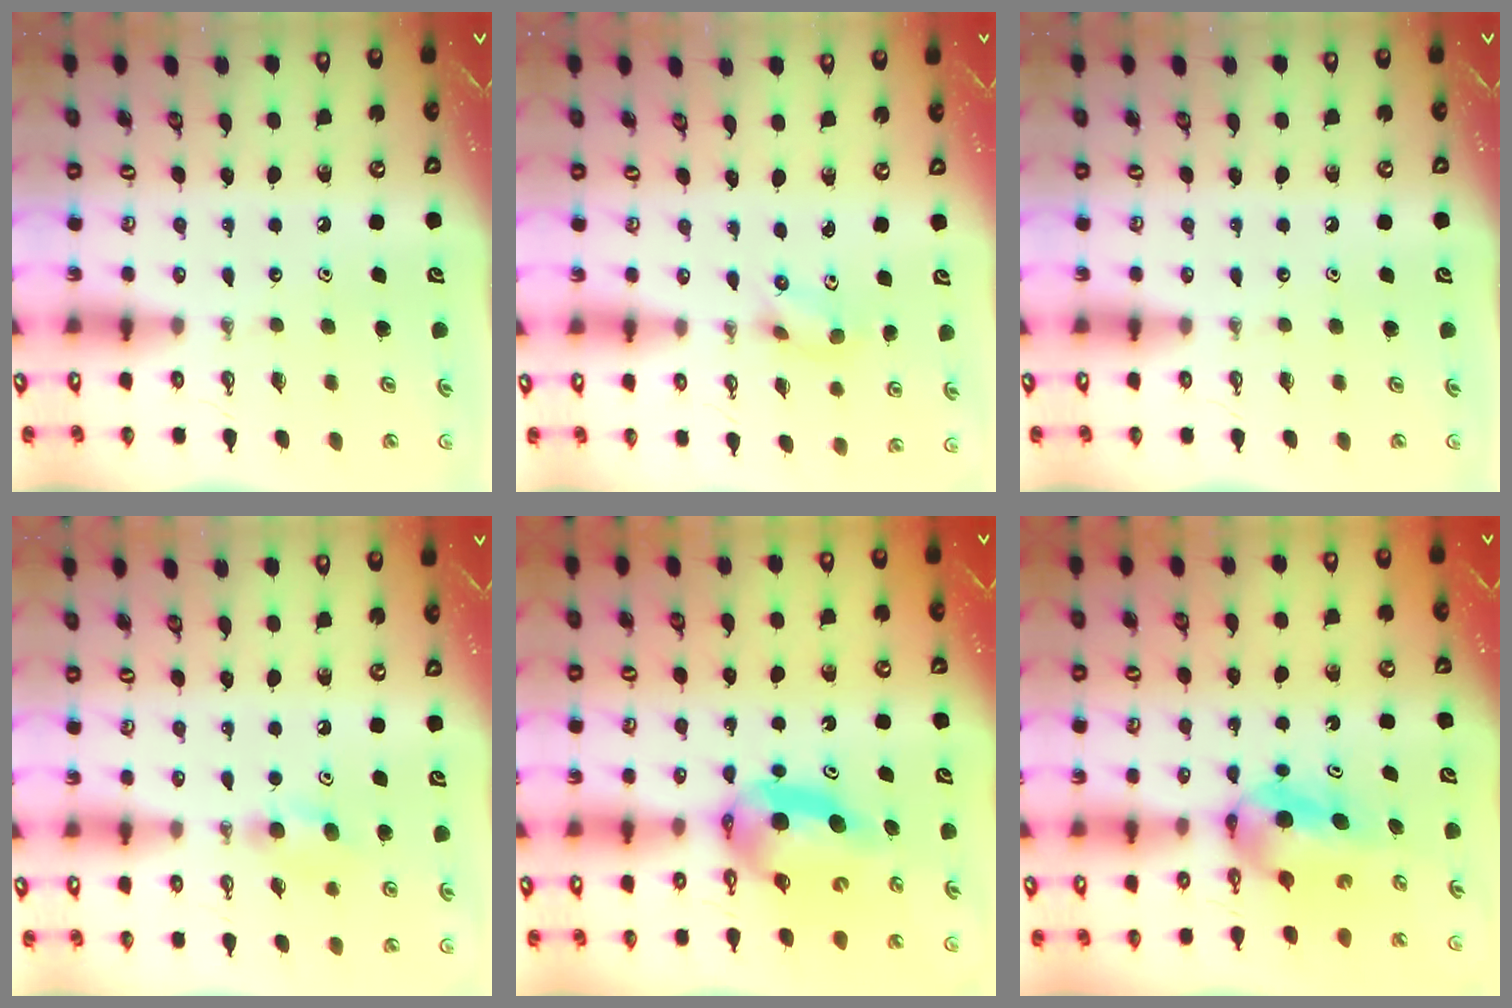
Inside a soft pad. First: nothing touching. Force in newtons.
{"total": 2.0, "press": 1.8, "slide": 0.9}
{"total": 0.0}
{"total": 7.2, "press": 7.2, "slide": 1.1}
{"total": 8.0, "press": 8.0, "slide": 0.5}
{"total": 5.9, "press": 5.5, "slide": 2.3}